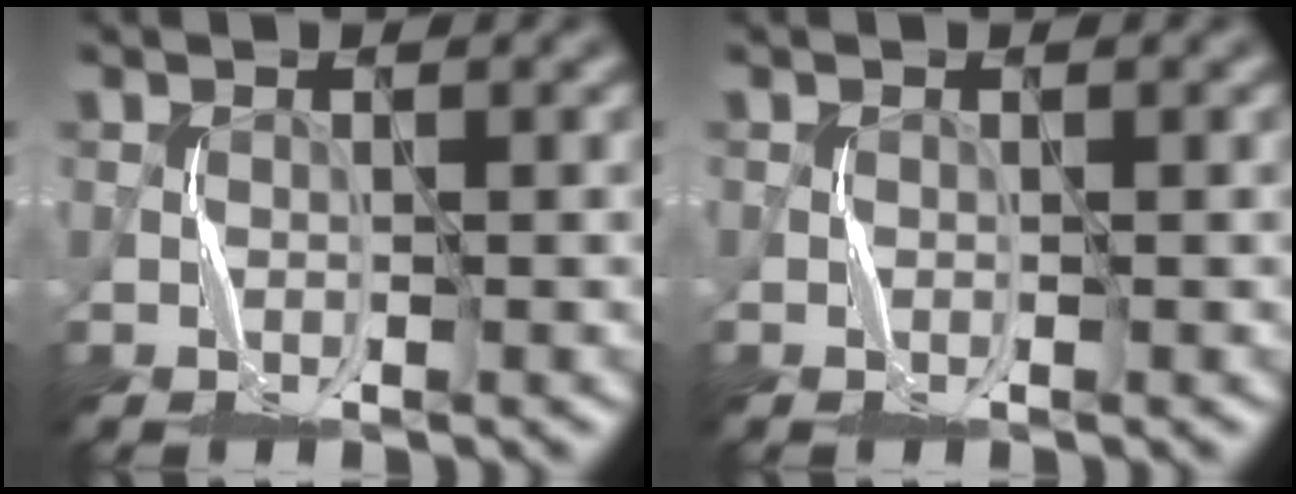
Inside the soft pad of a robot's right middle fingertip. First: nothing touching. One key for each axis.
{"total": 0.0}